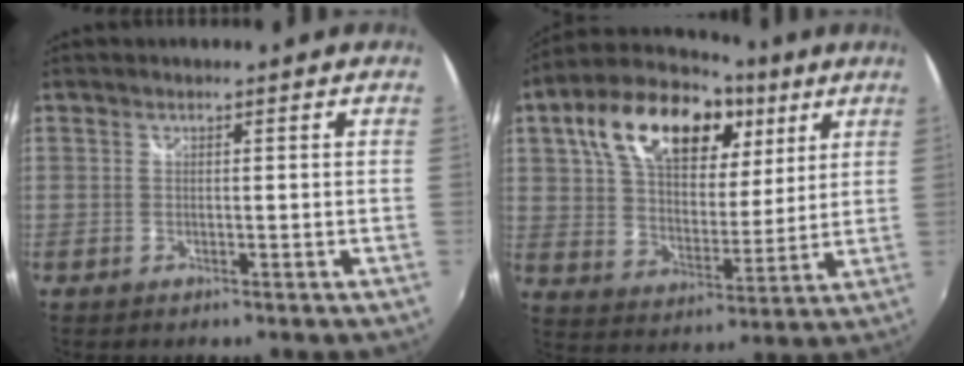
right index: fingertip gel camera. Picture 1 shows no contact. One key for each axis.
{"total": 23.3, "fx": 11.0, "fy": 13.0, "fz": 15.9, "tx": -0.309, "ty": 0.057, "tz": 0.186}